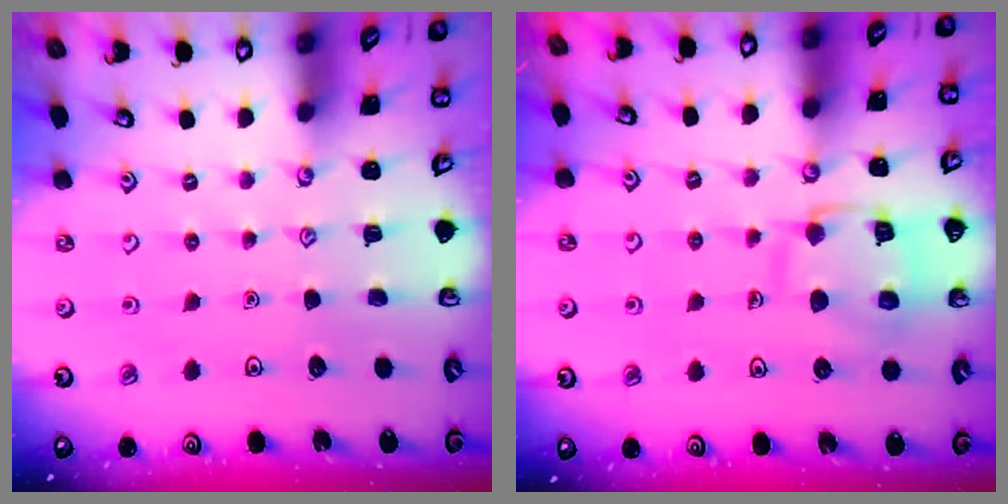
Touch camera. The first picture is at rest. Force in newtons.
{"total": 12.6, "press": 12.5, "slide": 1.3}